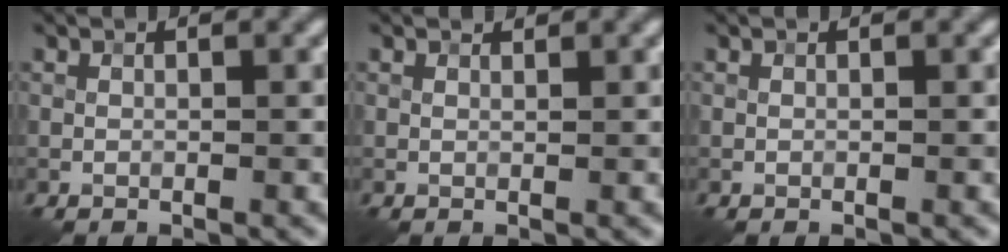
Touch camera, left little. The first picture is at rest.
{"total": 0.8, "force": [0.7, 0.2, 0.1], "torque": [-0.005, -0.001, 0.009]}
{"total": 0.0}